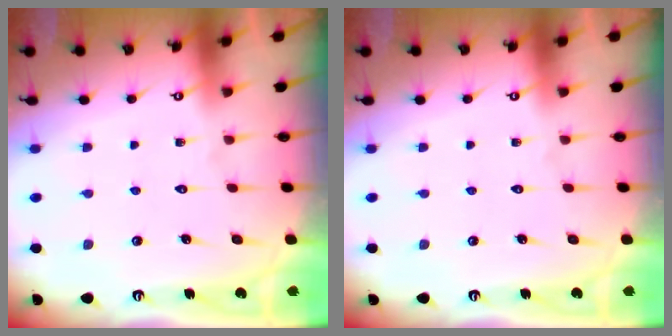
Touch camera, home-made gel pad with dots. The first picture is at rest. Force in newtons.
{"total": 0.0}